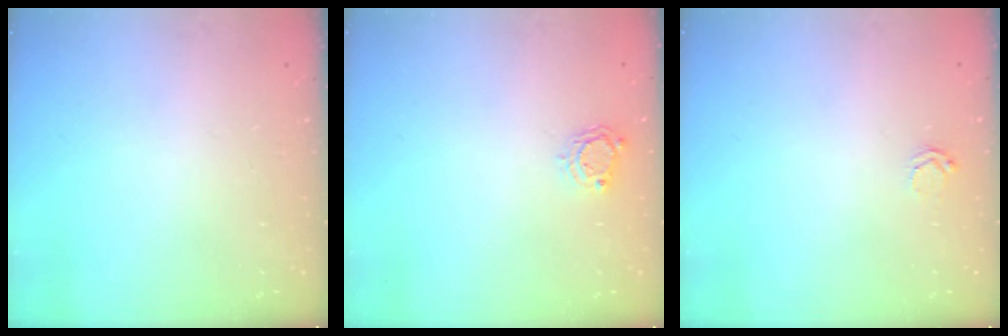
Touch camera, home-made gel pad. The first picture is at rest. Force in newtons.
{"total": 4.9, "press": 4.9, "slide": 0.2}
{"total": 3.0, "press": 3.0, "slide": 0.5}